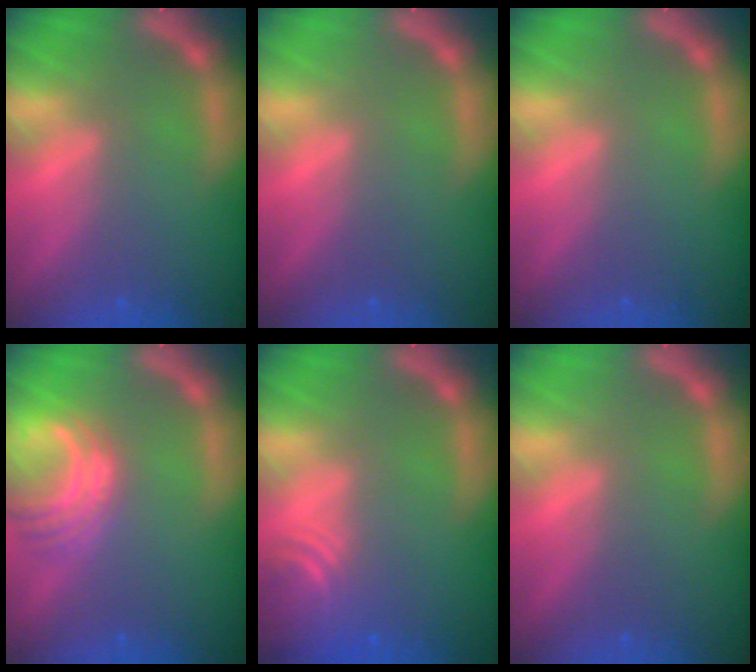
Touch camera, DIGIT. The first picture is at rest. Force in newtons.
{"total": 0.0}
{"total": 0.0}
{"total": 5.1}
{"total": 4.5}
{"total": 0.0}